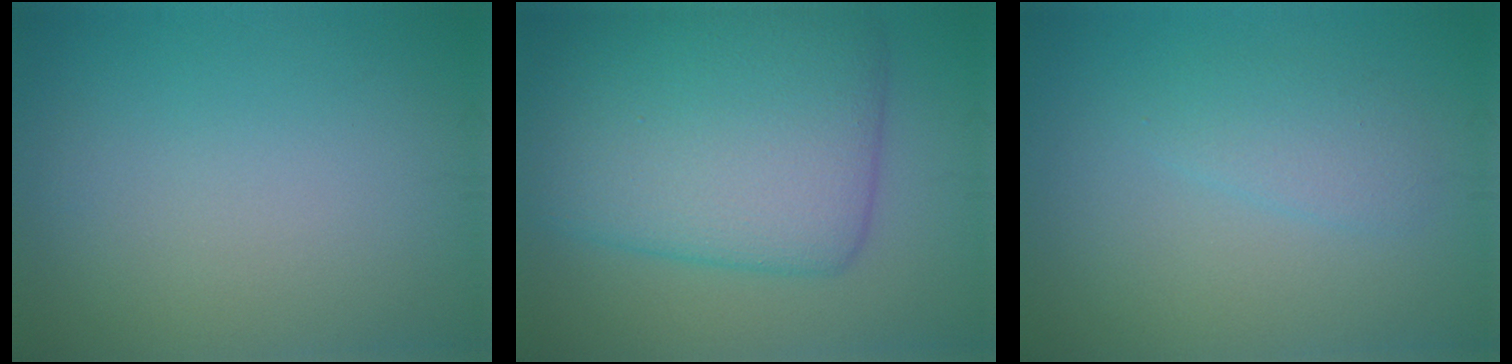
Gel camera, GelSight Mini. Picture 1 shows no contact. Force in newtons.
{"total": 10.5, "press": 10.5, "slide": 0.1}
{"total": 2.0, "press": 2.0, "slide": 0.1}